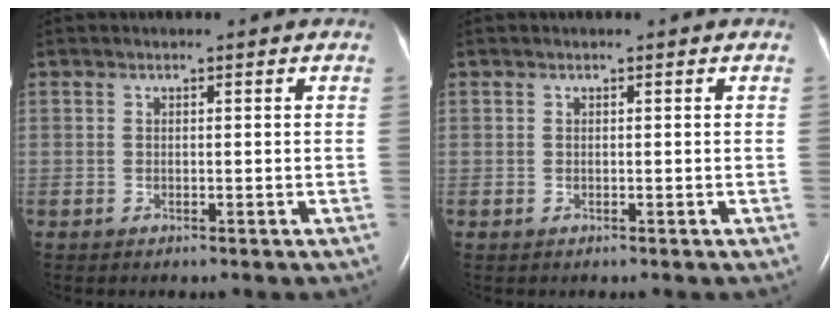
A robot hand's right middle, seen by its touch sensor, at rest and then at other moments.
{"total": 0.0}